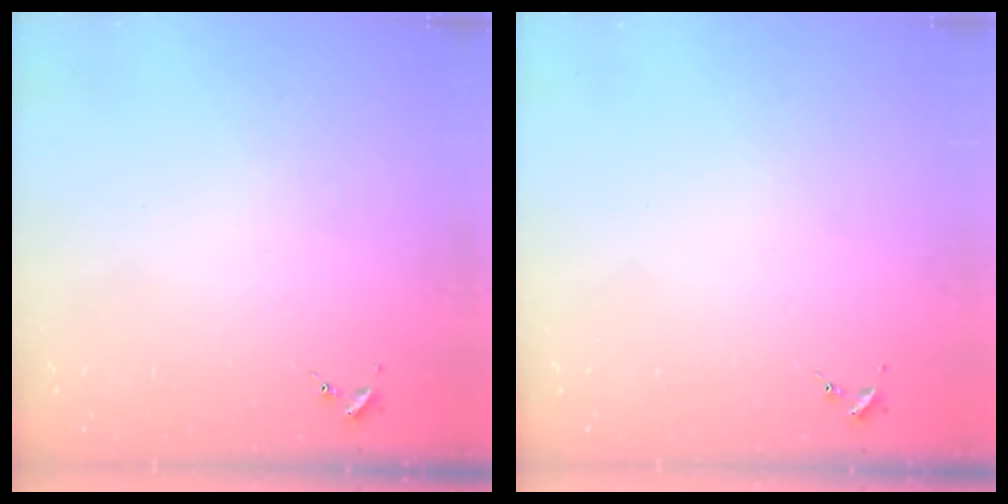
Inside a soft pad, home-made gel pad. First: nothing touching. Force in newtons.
{"total": 0.0}